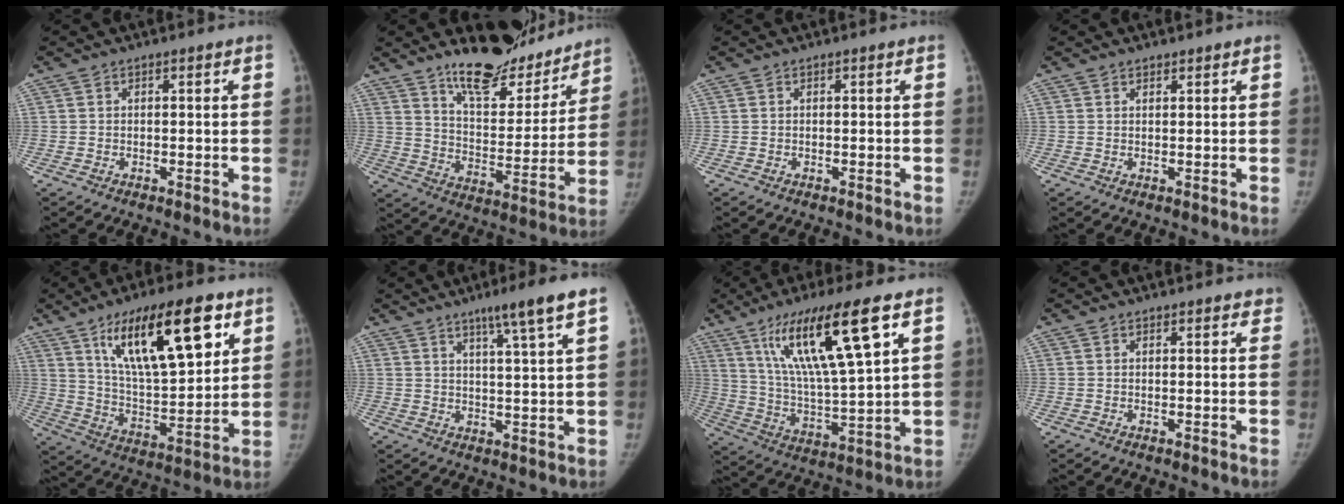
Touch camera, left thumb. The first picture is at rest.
{"total": 18.4, "force": [15.4, 6.4, 7.6], "torque": [-0.061, -0.111, 0.240]}
{"total": 0.0}
{"total": 1.0, "force": [0.9, 0.5, 0.0], "torque": [0.007, -0.007, 0.011]}
{"total": 22.1, "force": [11.0, 7.6, 17.6], "torque": [-0.254, -0.040, 0.193]}
{"total": 8.2, "force": [5.3, -0.5, 6.3], "torque": [-0.100, -0.026, 0.081]}
{"total": 19.6, "force": [9.7, 3.1, 16.7], "torque": [-0.294, -0.038, 0.177]}
{"total": 1.9, "force": [1.6, 0.9, 0.4], "torque": [0.018, 0.000, 0.012]}